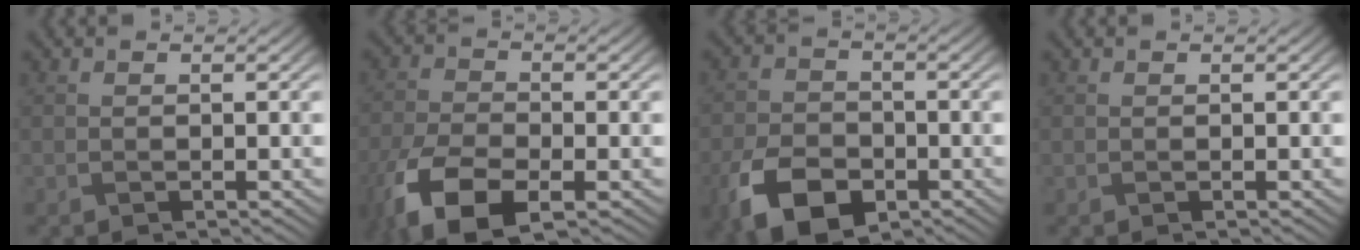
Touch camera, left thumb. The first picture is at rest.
{"total": 9.5, "force": [-5.4, 4.3, 6.5], "torque": [-0.154, -0.025, -0.107]}
{"total": 9.2, "force": [-4.7, 5.7, 5.5], "torque": [-0.131, -0.020, -0.085]}
{"total": 0.0}